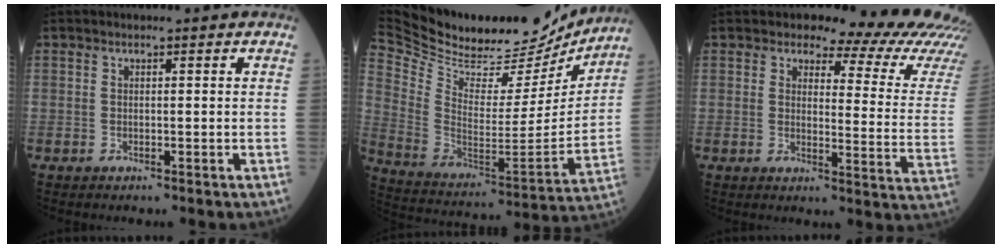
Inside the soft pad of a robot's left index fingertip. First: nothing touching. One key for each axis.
{"total": 29.5, "fx": 25.9, "fy": 8.2, "fz": 11.5, "tx": -0.222, "ty": -0.037, "tz": 0.384}
{"total": 14.8, "fx": 14.4, "fy": 1.1, "fz": 3.2, "tx": -0.022, "ty": -0.115, "tz": 0.132}